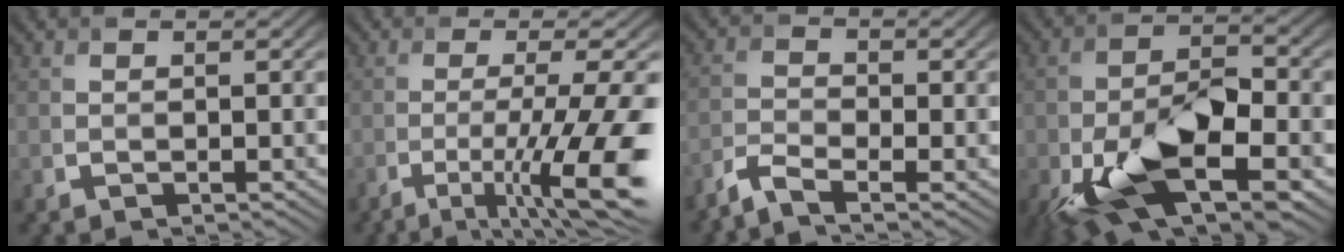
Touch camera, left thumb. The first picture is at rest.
{"total": 11.0, "force": [-4.5, 2.0, 9.8], "torque": [-0.154, -0.010, -0.068]}
{"total": 3.5, "force": [-2.9, 0.8, 1.8], "torque": [-0.048, -0.003, -0.068]}
{"total": 12.3, "force": [-5.5, 5.5, 9.5], "torque": [-0.199, -0.012, -0.101]}